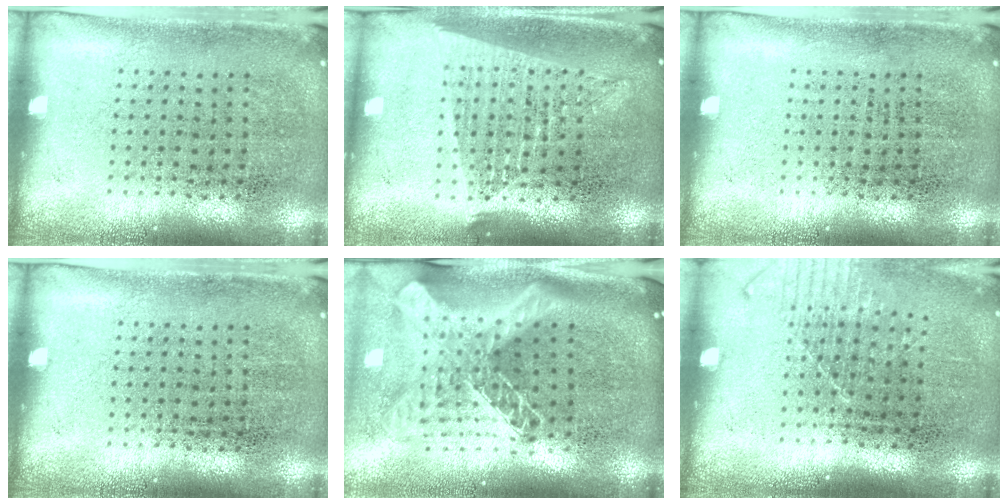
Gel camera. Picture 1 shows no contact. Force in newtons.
{"total": 1.8, "press": 1.6, "slide": 0.8}
{"total": 0.0}
{"total": 0.0}
{"total": 2.9, "press": 2.1, "slide": 2.0}
{"total": 1.3, "press": 1.1, "slide": 0.8}